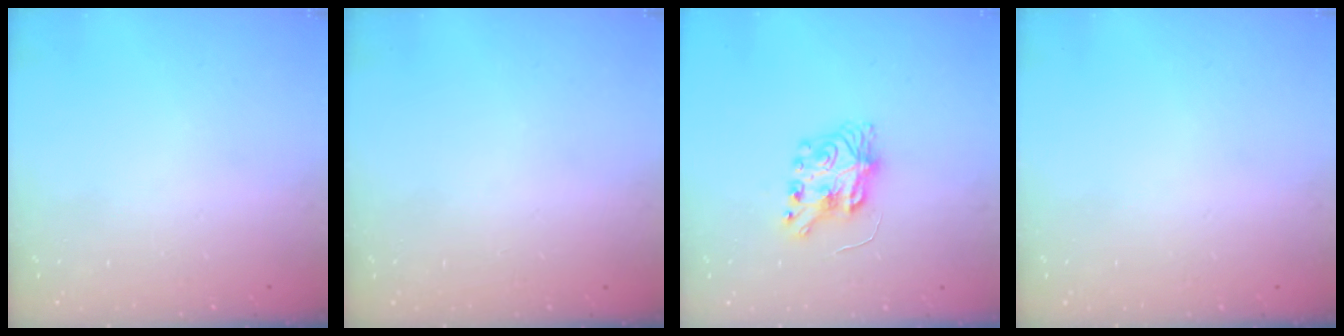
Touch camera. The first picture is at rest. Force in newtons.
{"total": 0.0}
{"total": 7.9, "press": 7.9, "slide": 0.2}
{"total": 0.0}